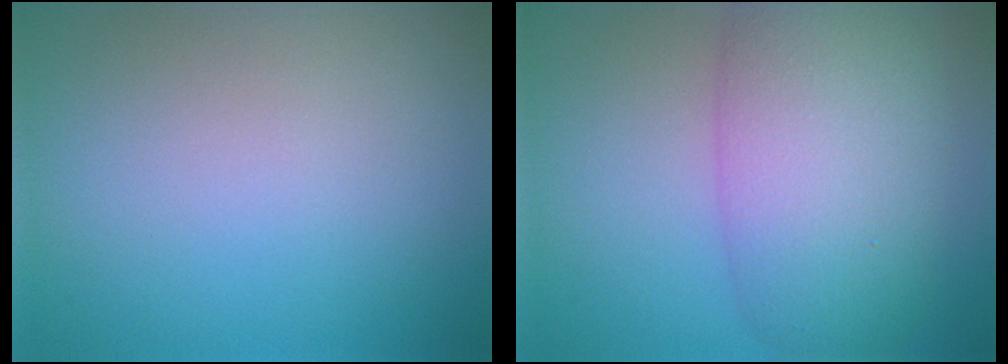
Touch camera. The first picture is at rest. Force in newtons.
{"total": 8.6, "press": 8.6, "slide": 0.3}